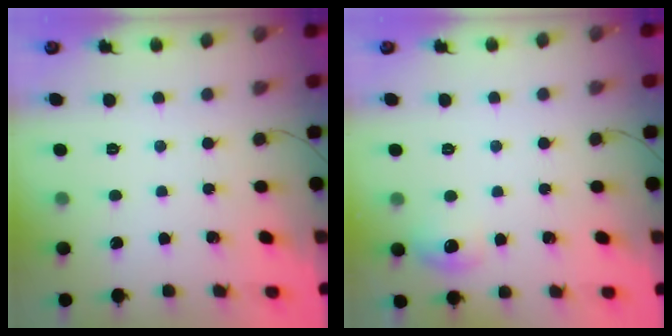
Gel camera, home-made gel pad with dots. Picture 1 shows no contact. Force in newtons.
{"total": 6.8, "press": 6.6, "slide": 1.7}